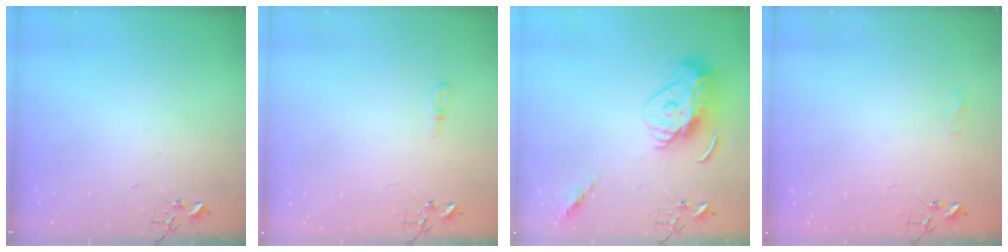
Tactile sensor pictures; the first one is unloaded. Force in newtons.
{"total": 6.0, "press": 6.0, "slide": 0.7}
{"total": 12.3, "press": 12.2, "slide": 1.1}
{"total": 6.0, "press": 6.0, "slide": 0.6}